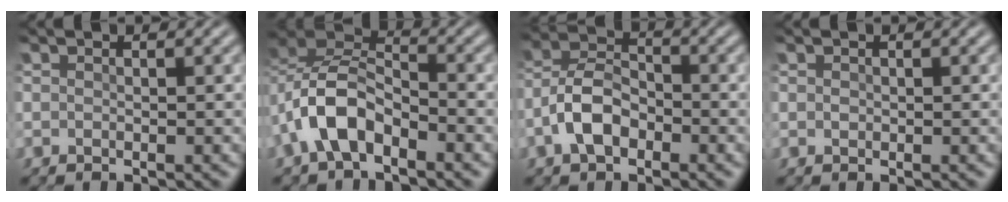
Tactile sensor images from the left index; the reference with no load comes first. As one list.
[{"total": 5.8, "force": [-2.8, 3.0, 4.1], "torque": [-0.084, 0.013, -0.059]}, {"total": 4.6, "force": [-2.1, 2.5, 3.2], "torque": [-0.067, 0.012, -0.045]}, {"total": 1.0, "force": [0.4, 0.8, 0.5], "torque": [0.007, 0.007, -0.008]}]